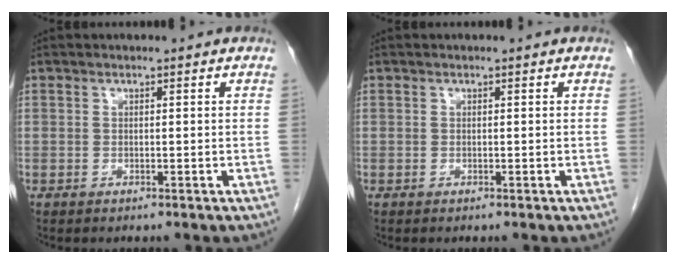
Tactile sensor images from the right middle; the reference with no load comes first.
{"total": 0.0}